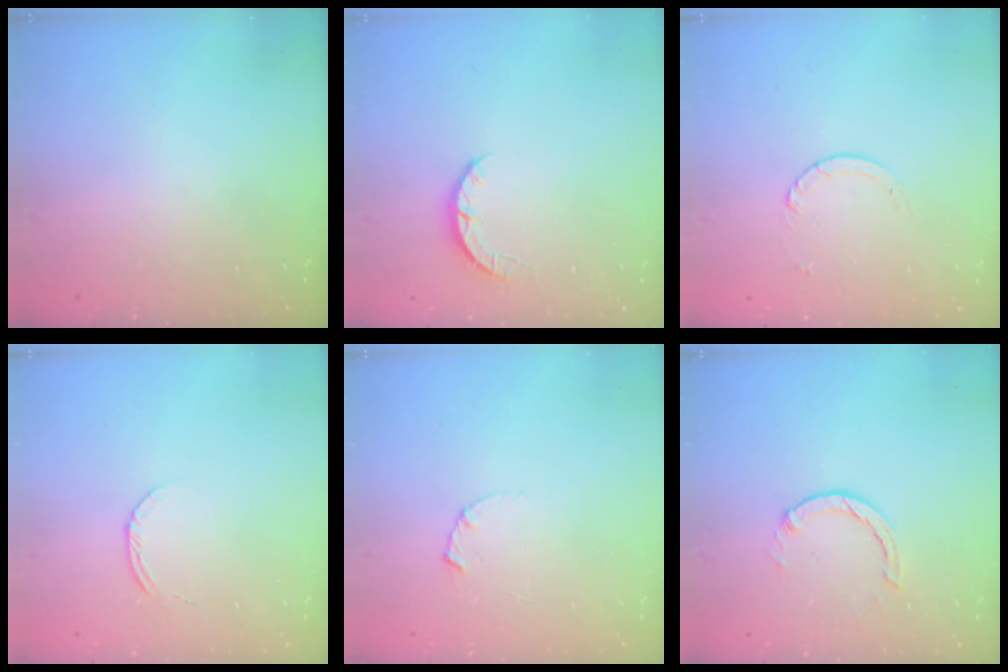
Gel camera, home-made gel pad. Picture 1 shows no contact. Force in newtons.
{"total": 2.7, "press": 2.7, "slide": 0.4}
{"total": 2.5, "press": 2.4, "slide": 0.2}
{"total": 4.2, "press": 4.2, "slide": 0.4}
{"total": 1.7, "press": 1.6, "slide": 0.3}
{"total": 1.3, "press": 1.2, "slide": 0.3}